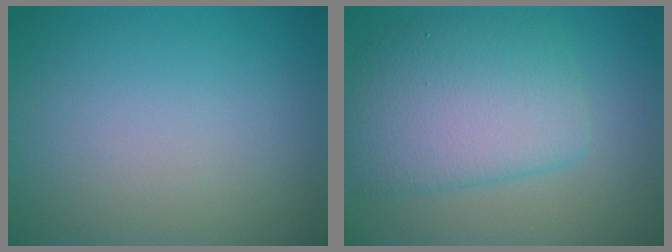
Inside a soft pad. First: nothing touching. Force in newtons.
{"total": 6.7, "press": 6.7, "slide": 0.1}